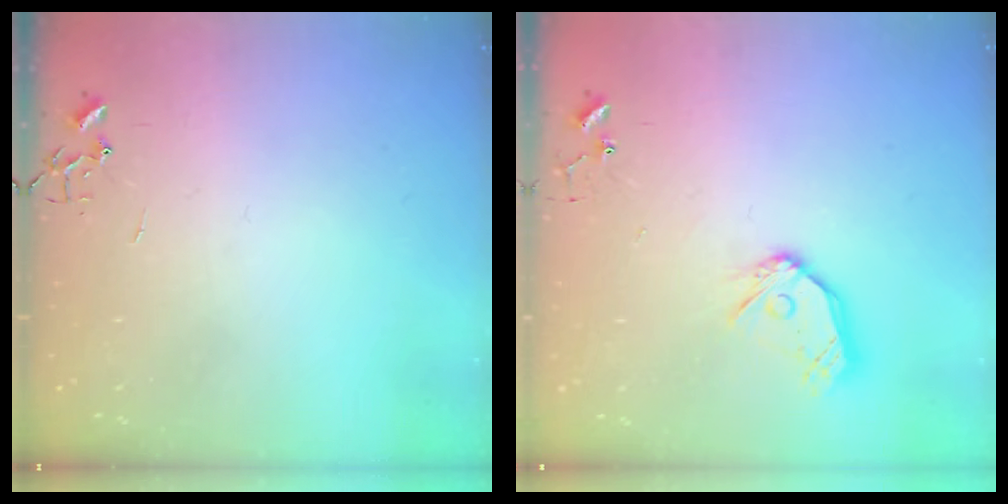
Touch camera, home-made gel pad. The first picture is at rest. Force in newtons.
{"total": 12.1, "press": 12.0, "slide": 1.3}